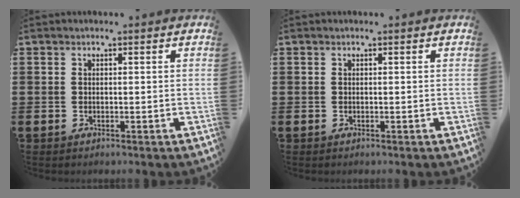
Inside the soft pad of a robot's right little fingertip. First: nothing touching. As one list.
[{"total": 0.0}]